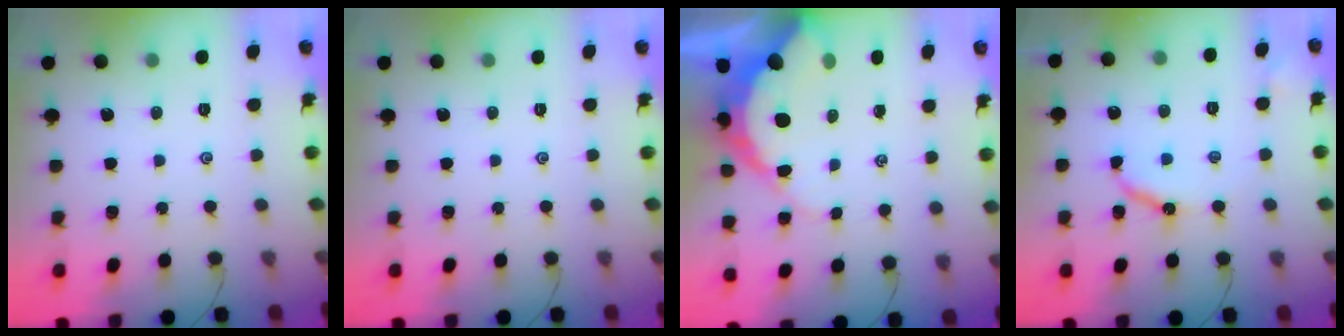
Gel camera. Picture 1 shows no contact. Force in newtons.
{"total": 0.0}
{"total": 10.6, "press": 10.5, "slide": 1.2}
{"total": 8.6, "press": 8.6, "slide": 0.6}